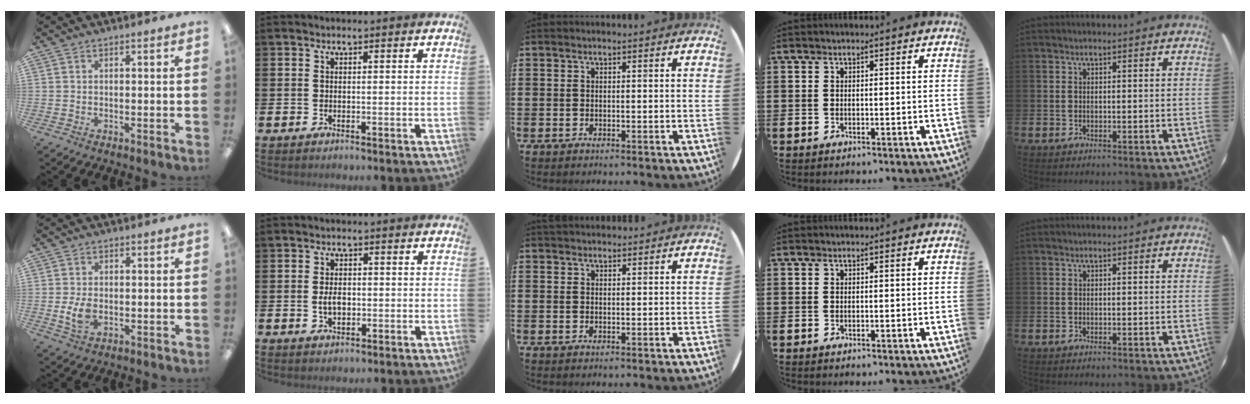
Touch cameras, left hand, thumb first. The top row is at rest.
{"thumb": {"total": 5.6, "force": [-0.7, 3.5, 4.3], "torque": [-0.083, -0.003, -0.015]}, "index": {"total": 2.7, "force": [-0.2, 1.7, 2.1], "torque": [-0.030, 0.001, -0.007]}, "middle": {"total": 0.9, "force": [0.9, 0.2, 0.0], "torque": [0.000, 0.001, 0.017]}}